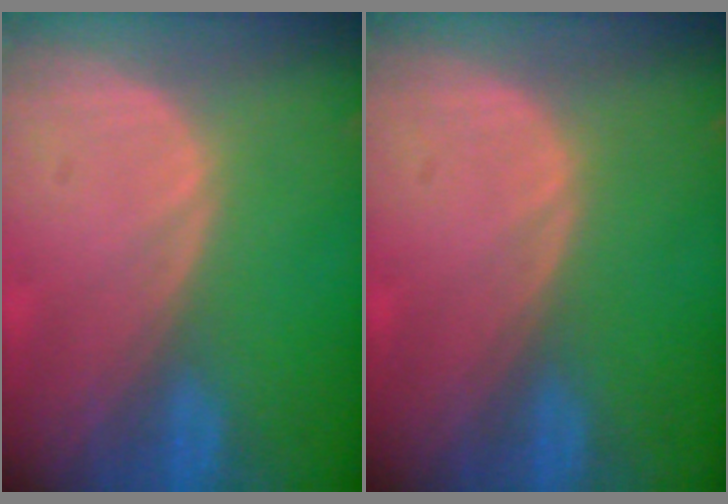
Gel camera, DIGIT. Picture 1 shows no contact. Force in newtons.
{"total": 0.0}